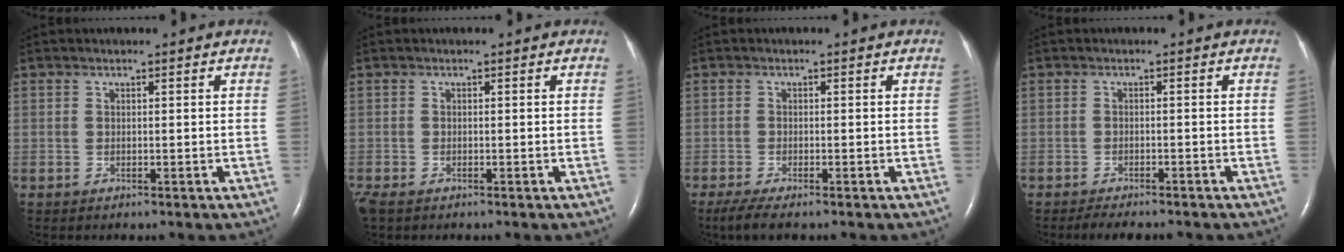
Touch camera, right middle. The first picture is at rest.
{"total": 2.2, "force": [-1.5, 1.0, 1.2], "torque": [-0.032, -0.007, -0.025]}
{"total": 3.5, "force": [-2.5, 0.5, 2.3], "torque": [-0.050, -0.012, -0.045]}
{"total": 5.1, "force": [-4.4, 1.0, 2.3], "torque": [-0.036, -0.008, -0.060]}